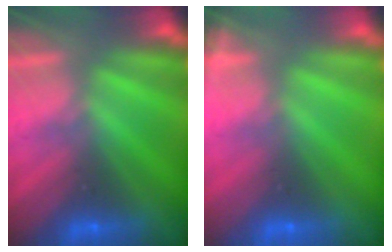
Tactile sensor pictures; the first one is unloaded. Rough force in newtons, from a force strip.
{"total": 1.1}